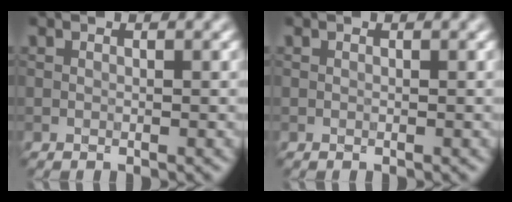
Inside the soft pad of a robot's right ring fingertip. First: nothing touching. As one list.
[{"total": 0.0}]